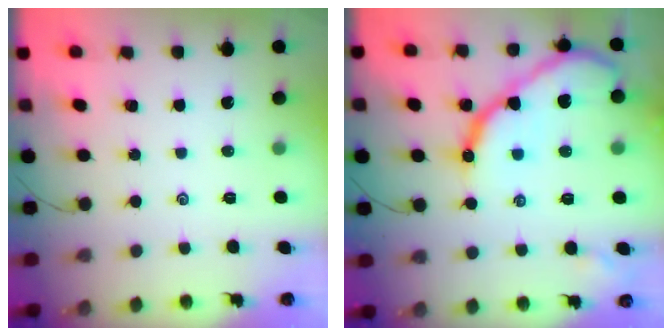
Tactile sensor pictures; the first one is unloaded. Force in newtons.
{"total": 16.7, "press": 16.6, "slide": 1.6}